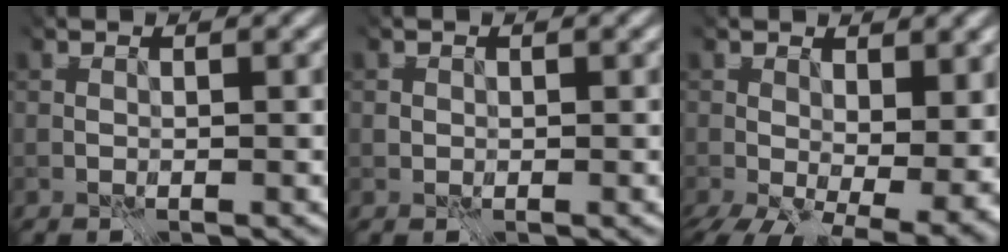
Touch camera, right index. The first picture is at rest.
{"total": 0.7, "force": [0.0, 0.7, 0.1], "torque": [-0.011, 0.001, 0.001]}
{"total": 10.0, "force": [-0.2, 6.8, 7.4], "torque": [-0.100, -0.014, 0.043]}